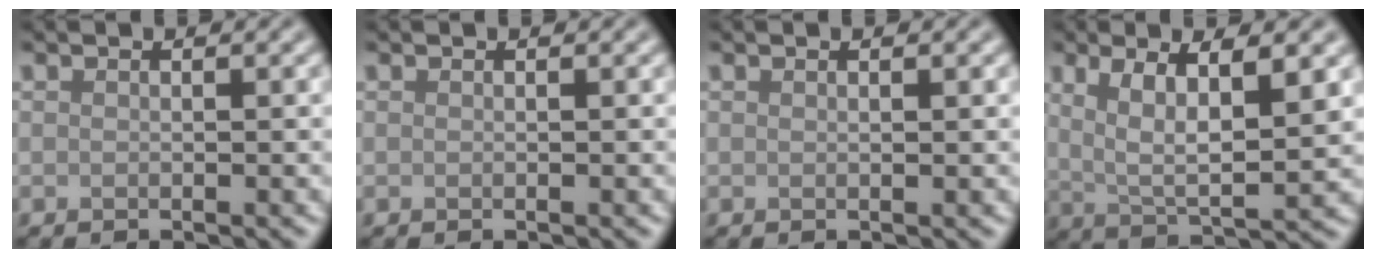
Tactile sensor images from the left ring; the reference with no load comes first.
{"total": 0.0}
{"total": 0.7, "force": [0.3, 0.2, 0.6], "torque": [-0.006, 0.003, 0.004]}
{"total": 6.9, "force": [2.2, 2.1, 6.2], "torque": [-0.111, -0.007, 0.043]}